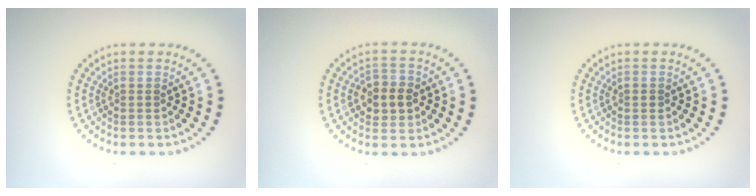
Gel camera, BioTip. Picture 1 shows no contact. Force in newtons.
{"total": 2.8, "press": 2.8, "slide": 0.4}
{"total": 0.5, "press": 0.5, "slide": 0.0}